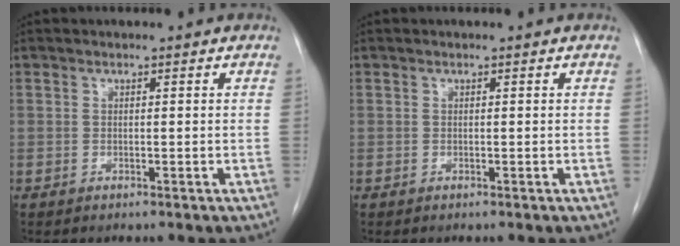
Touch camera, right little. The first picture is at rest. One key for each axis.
{"total": 0.0}